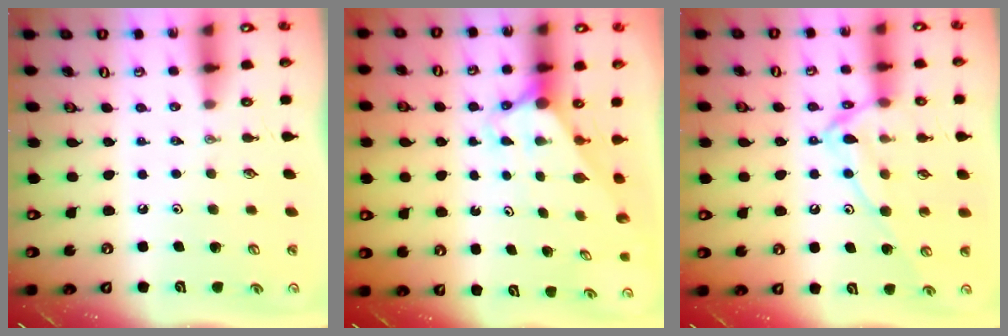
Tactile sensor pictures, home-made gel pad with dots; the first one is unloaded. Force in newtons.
{"total": 2.7, "press": 2.7, "slide": 0.0}
{"total": 13.1, "press": 13.1, "slide": 0.9}